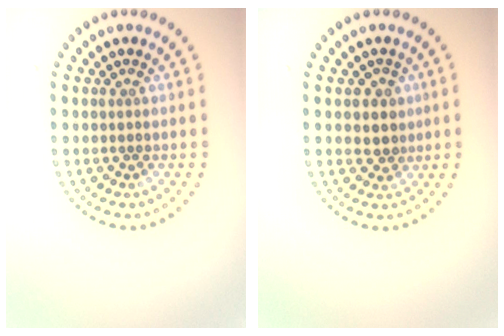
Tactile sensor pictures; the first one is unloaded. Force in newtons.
{"total": 2.4, "press": 2.1, "slide": 1.1}